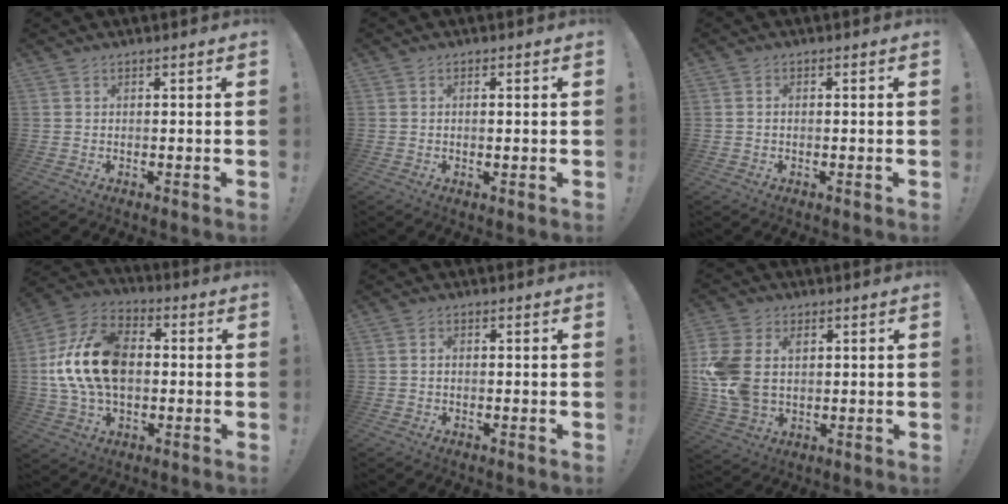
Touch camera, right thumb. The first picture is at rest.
{"total": 0.6, "force": [-0.1, 0.2, 0.6], "torque": [-0.008, 0.000, -0.002]}
{"total": 0.7, "force": [-0.4, 0.5, 0.3], "torque": [-0.008, 0.003, -0.008]}
{"total": 20.4, "force": [0.5, 13.8, 15.0], "torque": [-0.273, 0.023, 0.019]}
{"total": 1.1, "force": [-0.5, 0.7, 0.6], "torque": [-0.014, 0.005, -0.008]}
{"total": 13.8, "force": [2.5, 10.4, 8.8], "torque": [-0.186, -0.016, 0.046]}